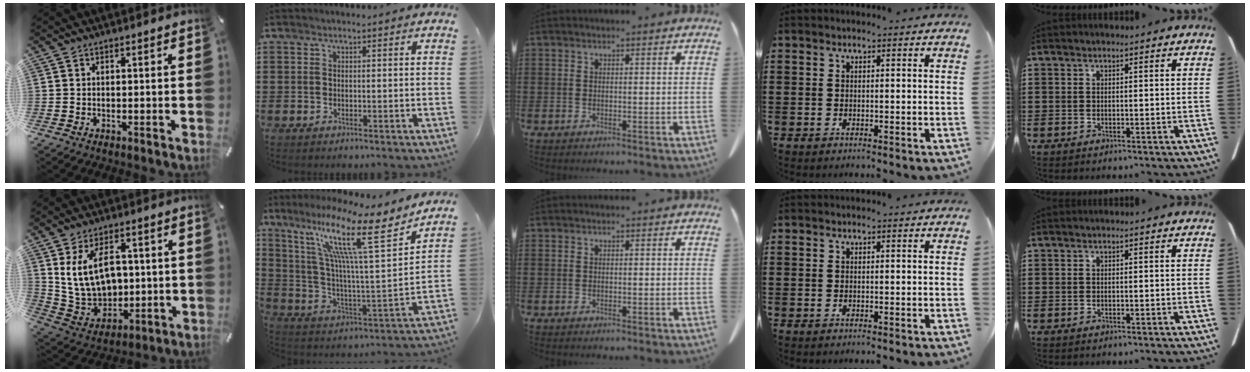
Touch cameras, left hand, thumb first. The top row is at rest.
{"thumb": {"total": 13.6, "force": [3.1, 10.2, 8.5], "torque": [-0.169, -0.004, 0.063]}, "index": {"total": 16.6, "force": [10.5, 1.9, 12.7], "torque": [-0.264, -0.054, 0.163]}}